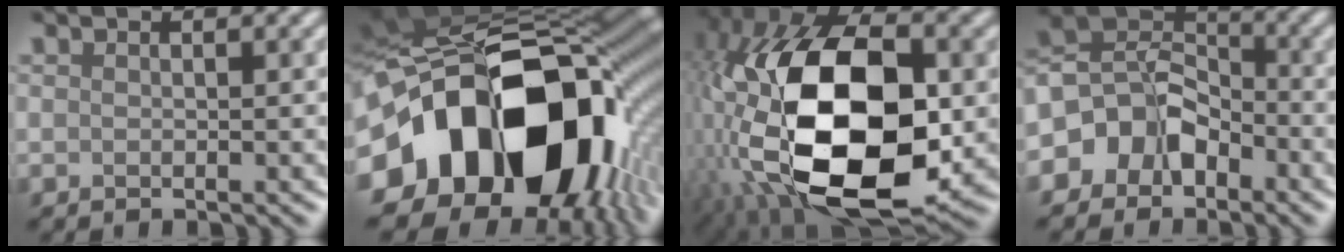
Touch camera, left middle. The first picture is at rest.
{"total": 19.3, "force": [-3.7, 13.5, 13.3], "torque": [-0.241, -0.019, -0.041]}
{"total": 18.4, "force": [-1.7, 10.9, 14.8], "torque": [-0.310, -0.021, -0.023]}
{"total": 5.6, "force": [-2.5, 4.2, 2.8], "torque": [-0.039, 0.017, -0.064]}